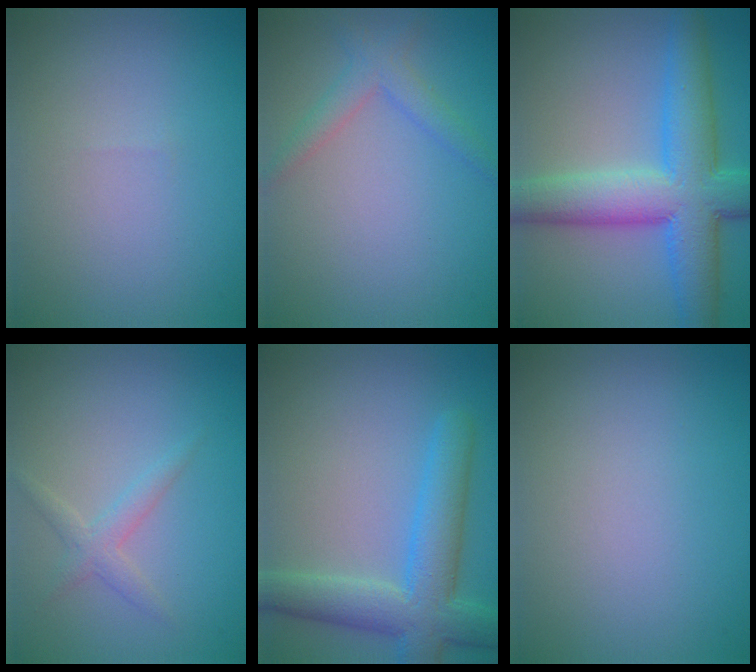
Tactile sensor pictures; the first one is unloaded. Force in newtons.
{"total": 2.3, "press": 2.3, "slide": 0.1}
{"total": 9.1, "press": 9.1, "slide": 0.2}
{"total": 1.7, "press": 1.7, "slide": 0.1}
{"total": 6.3, "press": 6.3, "slide": 0.3}
{"total": 0.0}